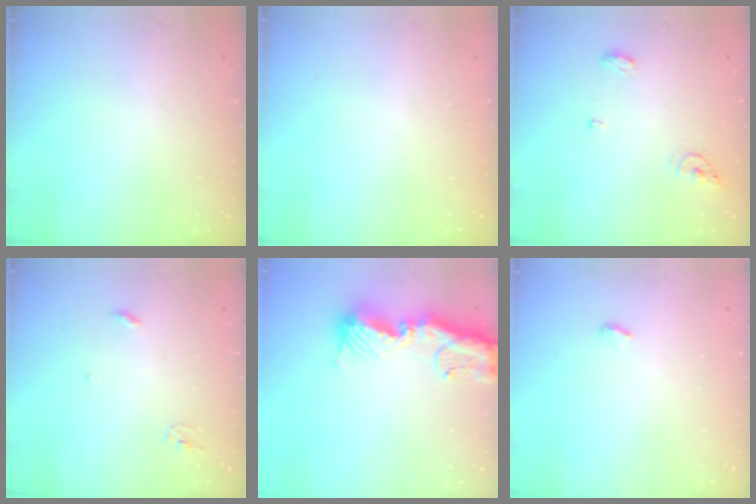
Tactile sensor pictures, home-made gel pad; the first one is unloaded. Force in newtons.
{"total": 0.0}
{"total": 10.0, "press": 7.3, "slide": 6.9}
{"total": 2.9, "press": 2.9, "slide": 0.2}
{"total": 15.0, "press": 14.9, "slide": 1.8}
{"total": 3.6, "press": 3.6, "slide": 0.4}